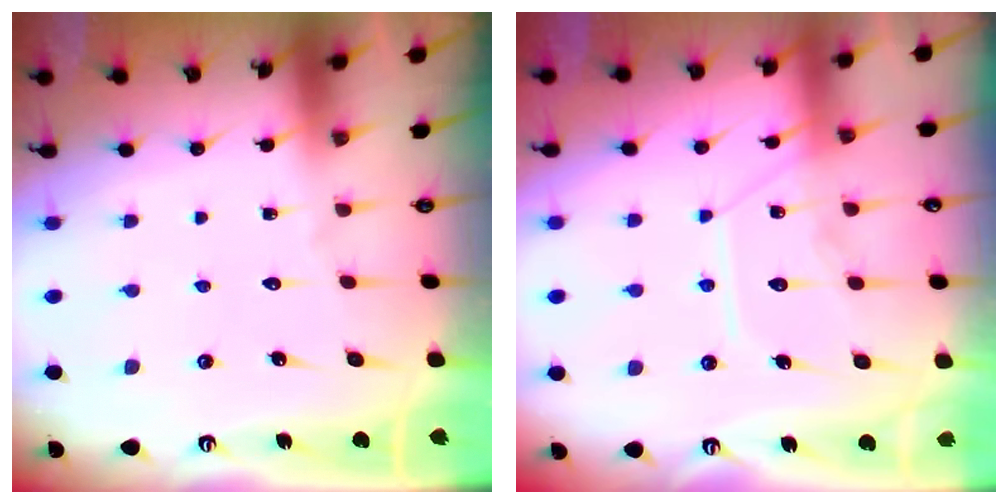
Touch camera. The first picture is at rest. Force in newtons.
{"total": 12.0, "press": 11.9, "slide": 1.1}